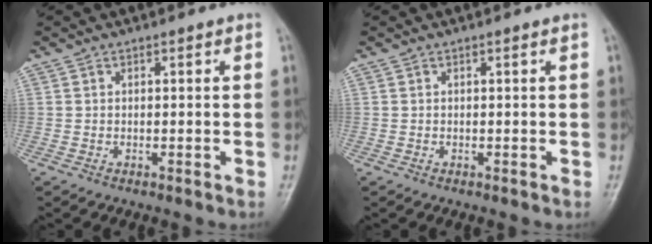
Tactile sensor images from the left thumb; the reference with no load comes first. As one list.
[{"total": 0.0}]